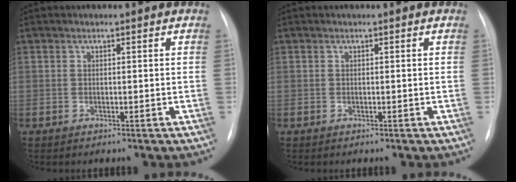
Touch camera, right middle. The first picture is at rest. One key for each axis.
{"total": 0.0}